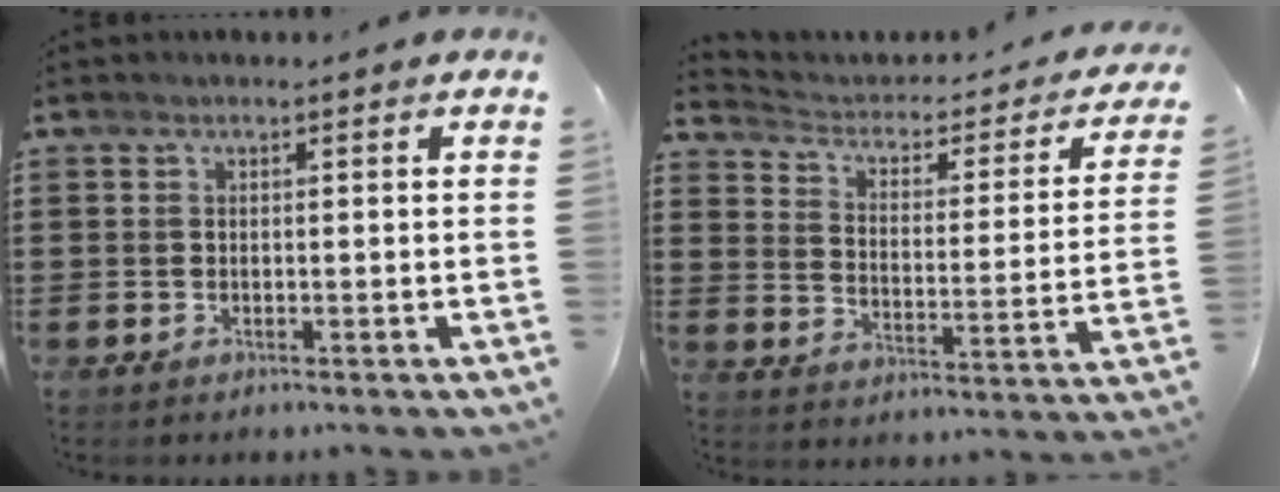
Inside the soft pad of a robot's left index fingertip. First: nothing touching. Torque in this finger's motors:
{"motor_torque": [2.14, 0.00, 0.08, -0.01]}